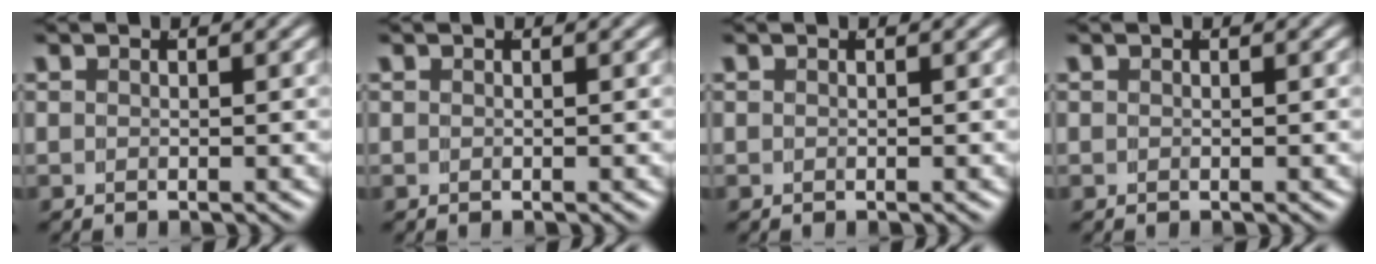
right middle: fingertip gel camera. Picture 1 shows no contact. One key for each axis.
{"total": 0.0}
{"total": 0.0}
{"total": 0.0}